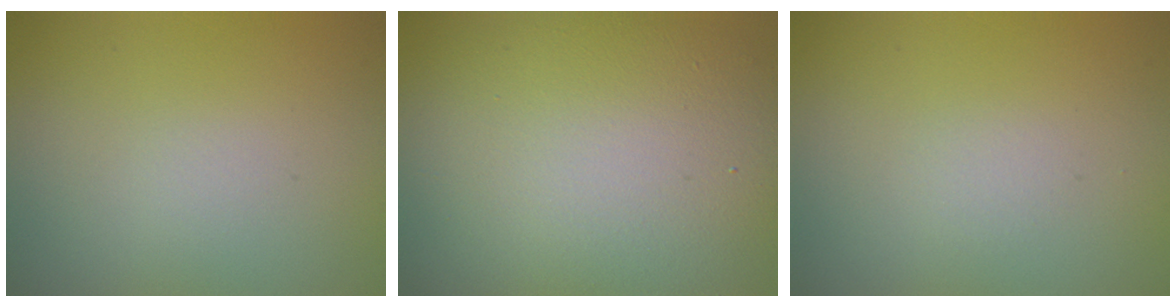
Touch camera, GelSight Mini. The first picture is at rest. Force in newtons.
{"total": 13.8, "press": 13.7, "slide": 1.2}
{"total": 0.5, "press": 0.5, "slide": 0.0}